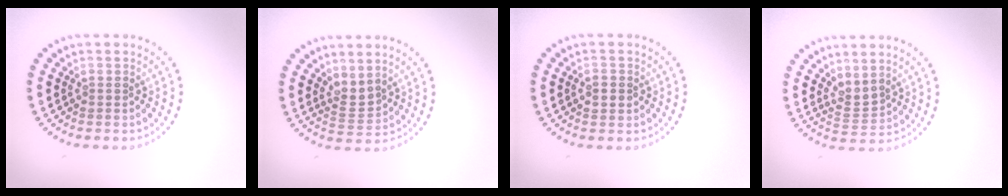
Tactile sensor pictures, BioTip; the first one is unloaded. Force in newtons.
{"total": 2.0, "press": 1.4, "slide": 1.4}
{"total": 1.3, "press": 1.2, "slide": 0.2}
{"total": 1.7, "press": 1.3, "slide": 1.2}